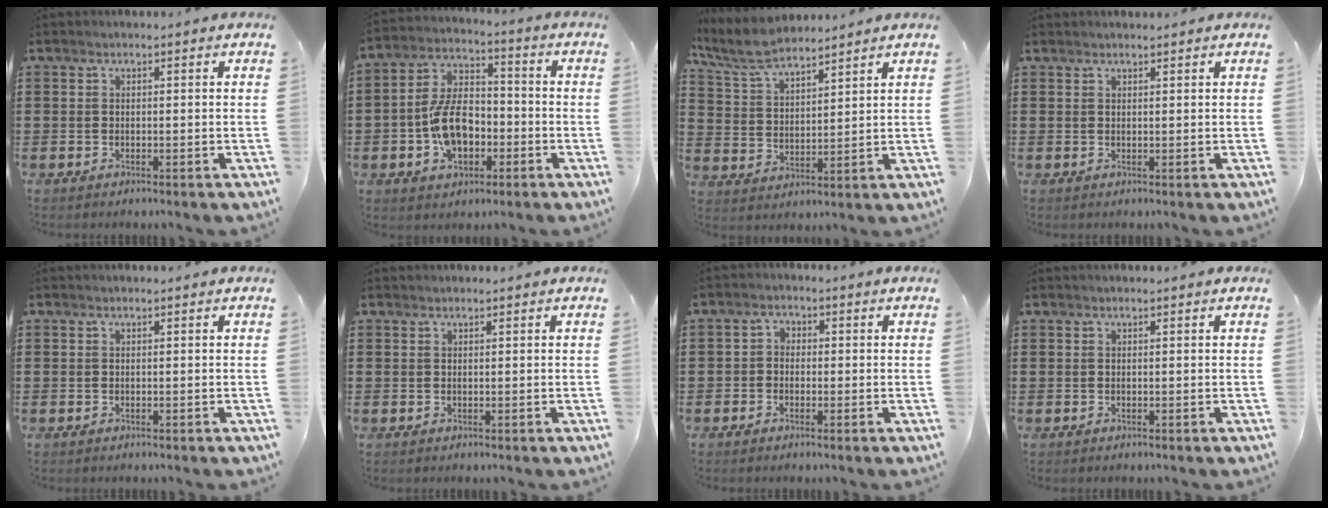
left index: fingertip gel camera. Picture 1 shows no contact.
{"total": 9.9, "force": [-2.7, 6.1, 7.3], "torque": [-0.168, 0.013, -0.054]}
{"total": 7.1, "force": [6.3, 1.5, 3.1], "torque": [-0.081, -0.017, 0.115]}
{"total": 0.8, "force": [0.8, 0.1, 0.0], "torque": [-0.002, -0.001, 0.017]}
{"total": 0.0}
{"total": 0.6, "force": [0.6, 0.2, 0.1], "torque": [-0.004, 0.000, 0.012]}
{"total": 1.6, "force": [-0.7, 1.3, 0.5], "torque": [-0.015, 0.008, -0.018]}
{"total": 1.0, "force": [0.7, 0.0, 0.8], "torque": [-0.015, -0.001, 0.013]}